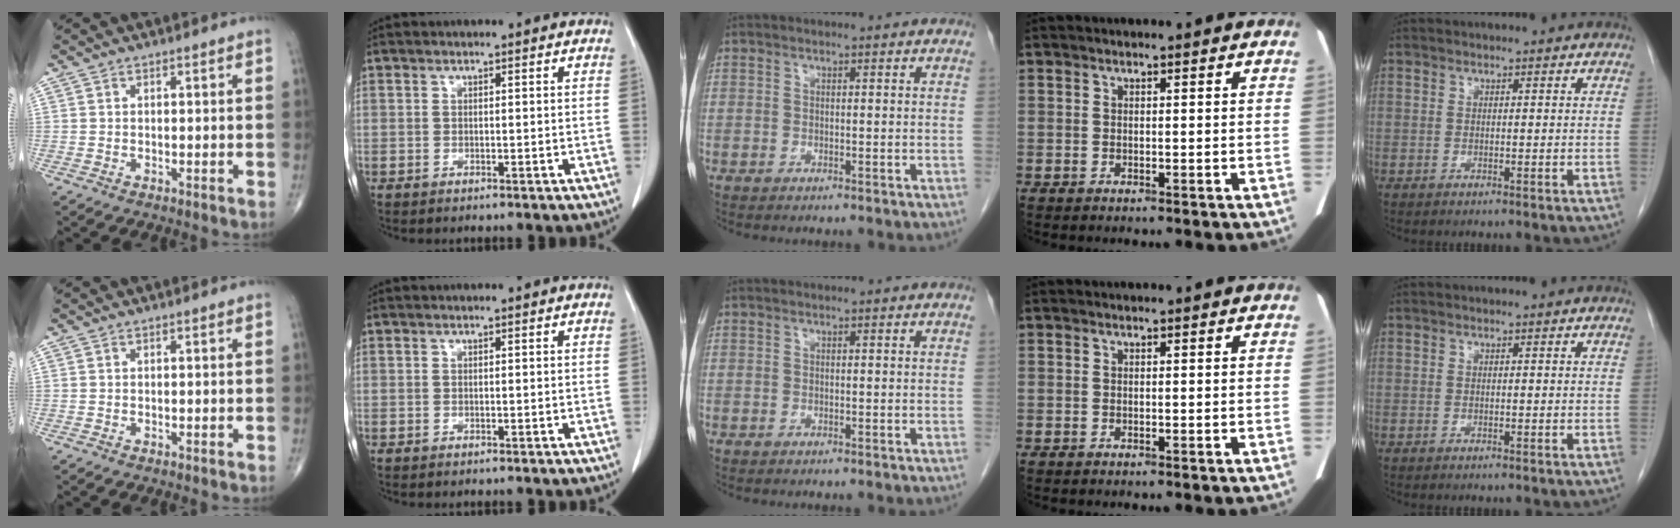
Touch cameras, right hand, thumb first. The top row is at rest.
{}